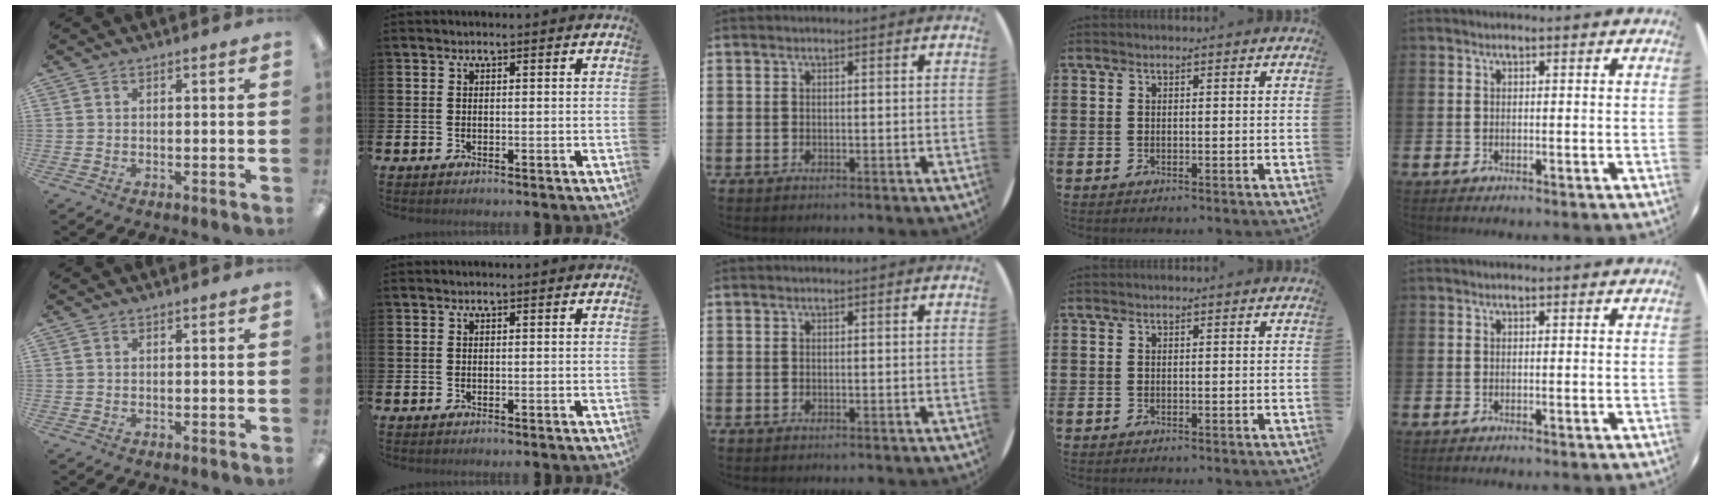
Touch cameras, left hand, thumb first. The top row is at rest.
{}